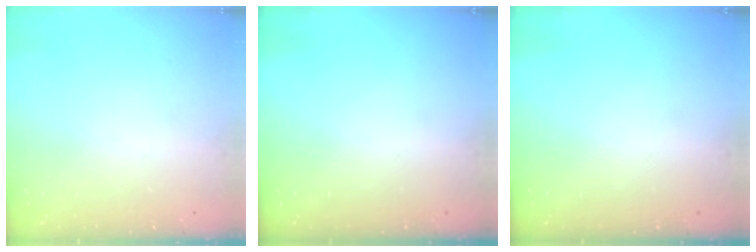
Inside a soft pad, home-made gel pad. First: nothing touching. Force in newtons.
{"total": 0.0}
{"total": 0.0}